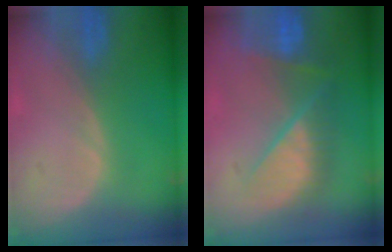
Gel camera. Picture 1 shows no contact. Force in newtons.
{"total": 9.7, "press": 8.3, "slide": 5.0}